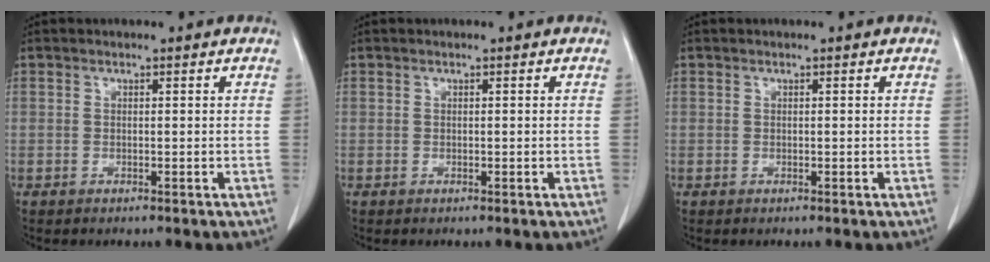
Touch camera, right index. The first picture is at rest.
{"total": 0.0}
{"total": 0.0}